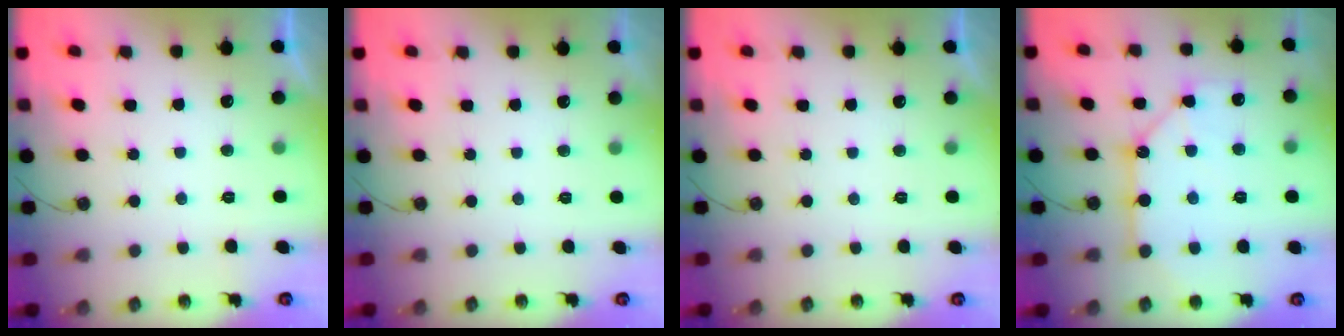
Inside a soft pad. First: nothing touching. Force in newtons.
{"total": 0.0}
{"total": 0.0}
{"total": 12.1, "press": 12.1, "slide": 1.3}